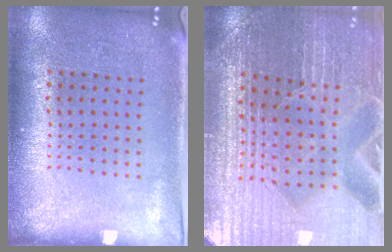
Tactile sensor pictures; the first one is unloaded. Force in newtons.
{"total": 4.0, "press": 4.0, "slide": 0.7}